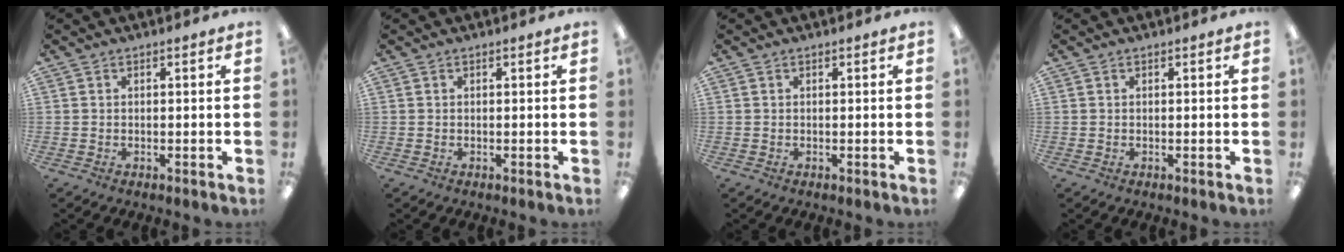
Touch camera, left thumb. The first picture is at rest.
{"total": 0.0}
{"total": 0.0}
{"total": 0.0}